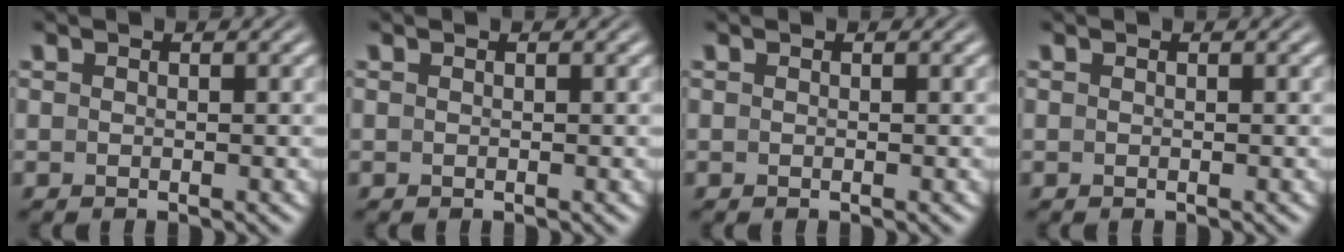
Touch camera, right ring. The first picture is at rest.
{"total": 0.0}
{"total": 0.0}
{"total": 0.0}